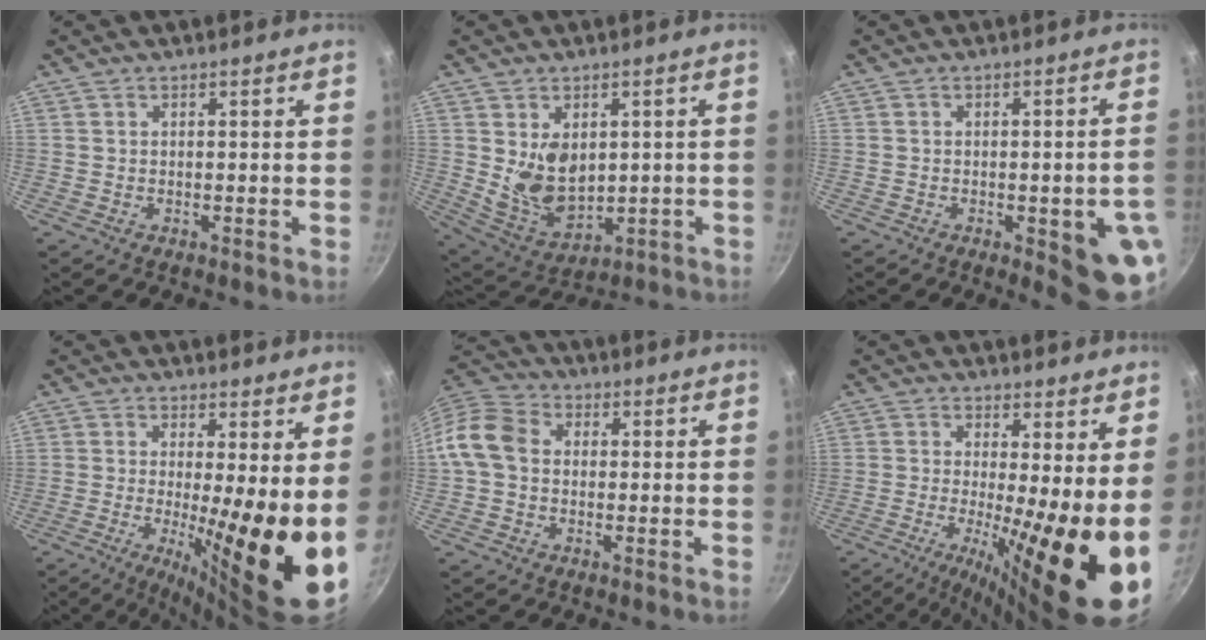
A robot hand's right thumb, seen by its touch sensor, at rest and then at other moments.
{"total": 9.0, "force": [0.5, 6.4, 6.3], "torque": [-0.089, -0.017, 0.037]}
{"total": 10.9, "force": [-3.0, 3.3, 9.9], "torque": [-0.090, 0.010, -0.032]}
{"total": 14.6, "force": [-0.3, 2.4, 14.4], "torque": [-0.212, -0.032, -0.003]}
{"total": 9.2, "force": [-0.1, 7.2, 5.6], "torque": [-0.091, 0.025, -0.024]}
{"total": 14.2, "force": [-0.9, 2.5, 14.0], "torque": [-0.220, -0.023, -0.018]}